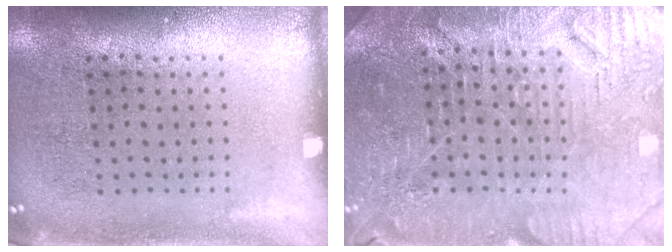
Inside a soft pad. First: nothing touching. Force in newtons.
{"total": 4.1, "press": 4.0, "slide": 0.9}